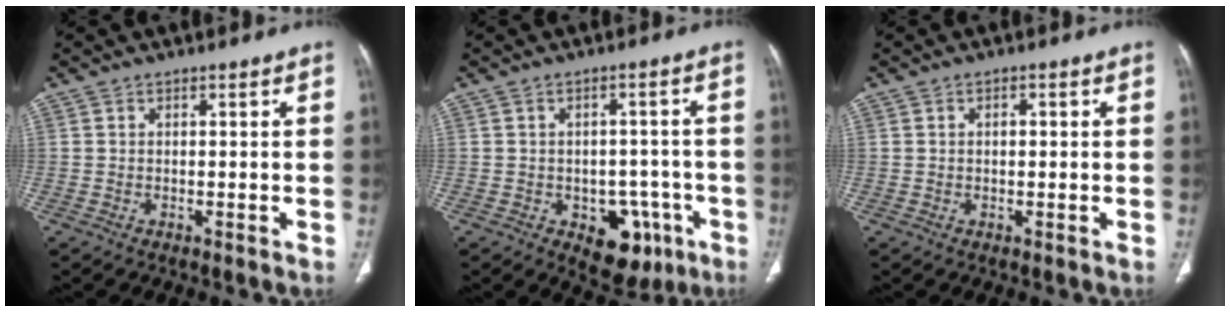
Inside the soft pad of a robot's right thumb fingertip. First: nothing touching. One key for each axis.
{"total": 9.7, "fx": -4.3, "fy": 6.4, "fz": 5.9, "tx": -0.034, "ty": 0.025, "tz": -0.045}
{"total": 1.4, "fx": 0.2, "fy": 0.8, "fz": 1.2, "tx": -0.021, "ty": 0.004, "tz": 0.002}